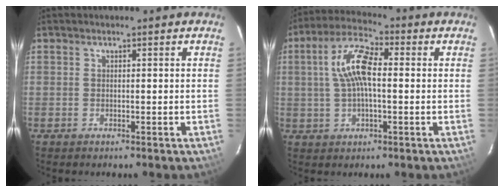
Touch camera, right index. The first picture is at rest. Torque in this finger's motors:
{"motor_torque": [0.50, -0.13, 0.48, 0.17]}